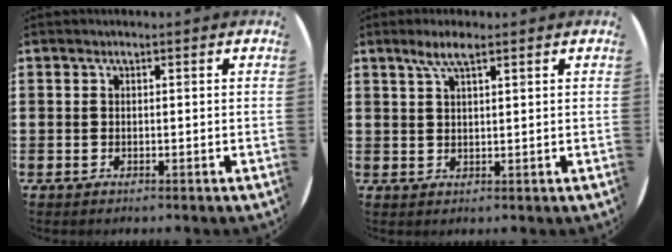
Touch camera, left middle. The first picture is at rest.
{"total": 3.5, "force": [2.3, 0.7, 2.5], "torque": [-0.054, 0.006, 0.039]}